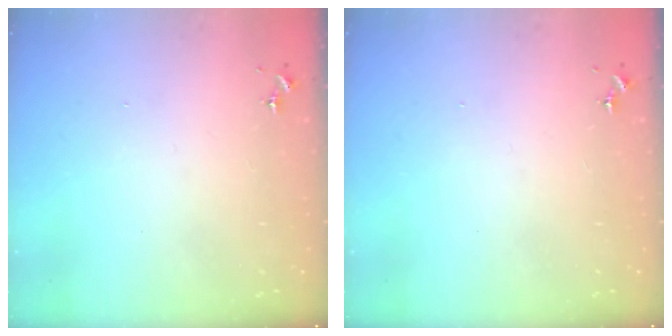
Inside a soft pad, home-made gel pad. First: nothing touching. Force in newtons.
{"total": 0.0}